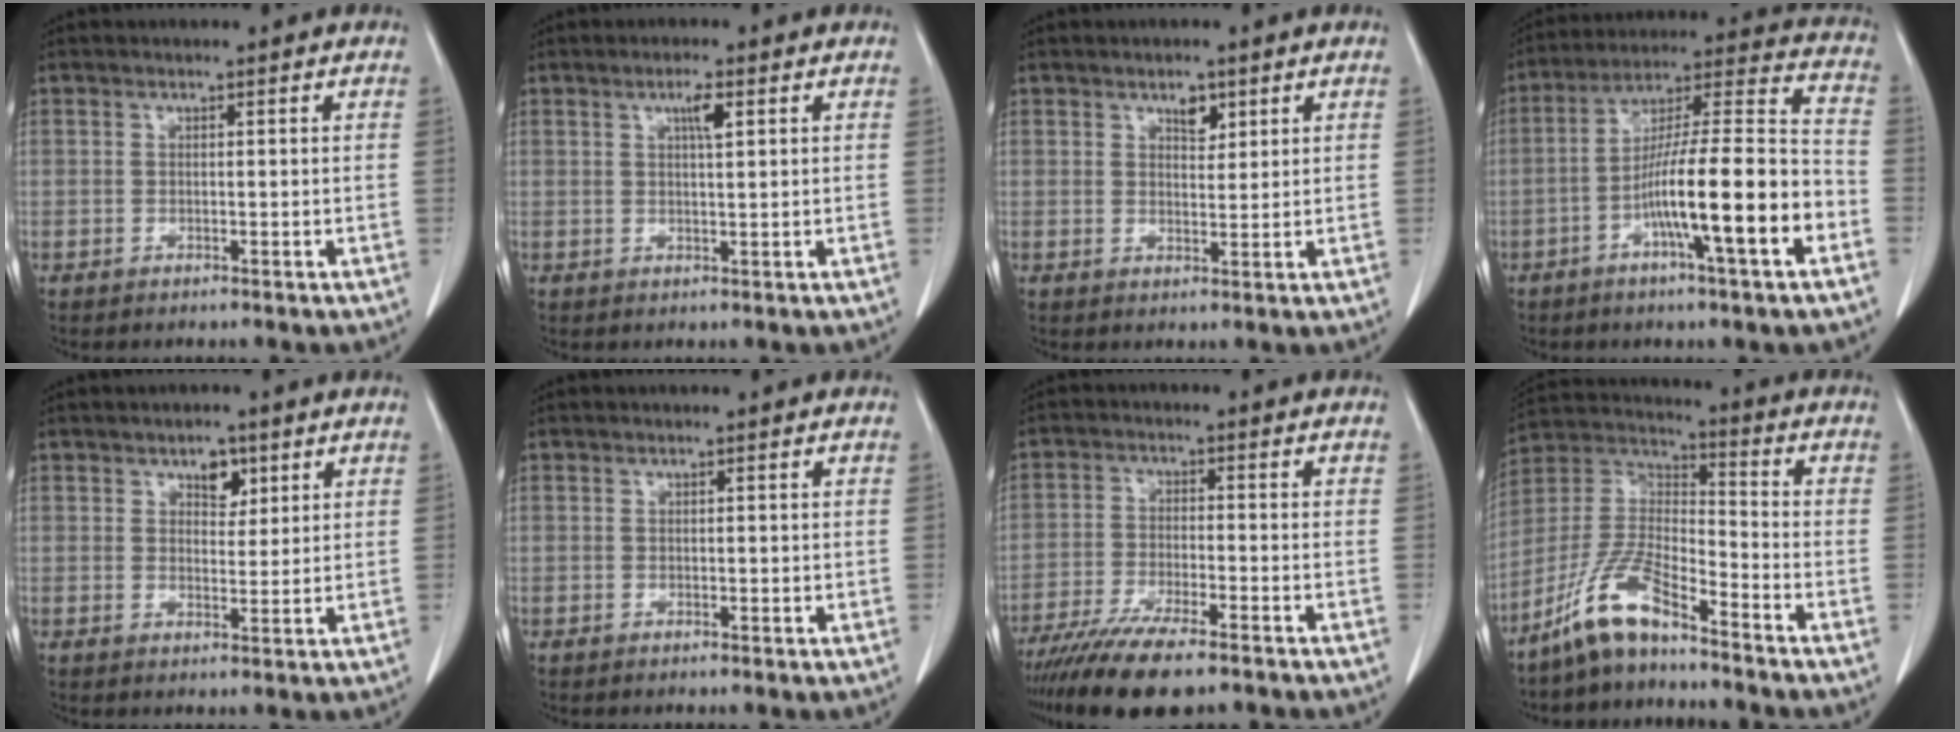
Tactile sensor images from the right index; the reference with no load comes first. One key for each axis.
{"total": 2.6, "fx": 1.1, "fy": 0.2, "fz": 2.3, "tx": -0.041, "ty": 0.000, "tz": 0.018}
{"total": 2.7, "fx": 1.6, "fy": 1.3, "fz": 1.6, "tx": -0.023, "ty": -0.004, "tz": 0.028}
{"total": 17.0, "fx": -6.1, "fy": 0.9, "fz": 15.9, "tx": -0.262, "ty": 0.007, "tz": -0.101}
{"total": 3.4, "fx": 1.9, "fy": 2.0, "fz": 2.1, "tx": -0.026, "ty": 0.001, "tz": 0.030}
{"total": 0.6, "fx": 0.0, "fy": 0.4, "fz": 0.4, "tx": -0.002, "ty": 0.000, "tz": 0.001}
{"total": 11.5, "fx": -8.9, "fy": 1.8, "fz": 7.1, "tx": -0.118, "ty": -0.025, "tz": -0.148}
{"total": 10.4, "fx": -7.9, "fy": 2.1, "fz": 6.4, "tx": -0.149, "ty": 0.006, "tz": -0.157}